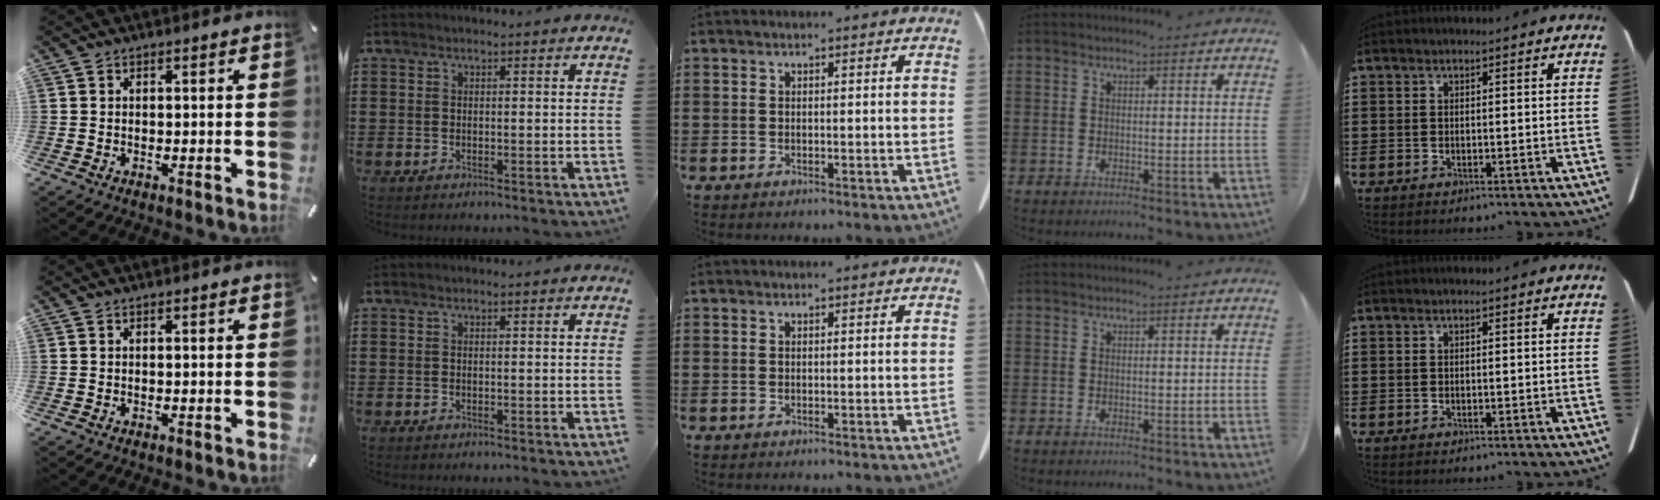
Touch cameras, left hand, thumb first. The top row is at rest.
{}